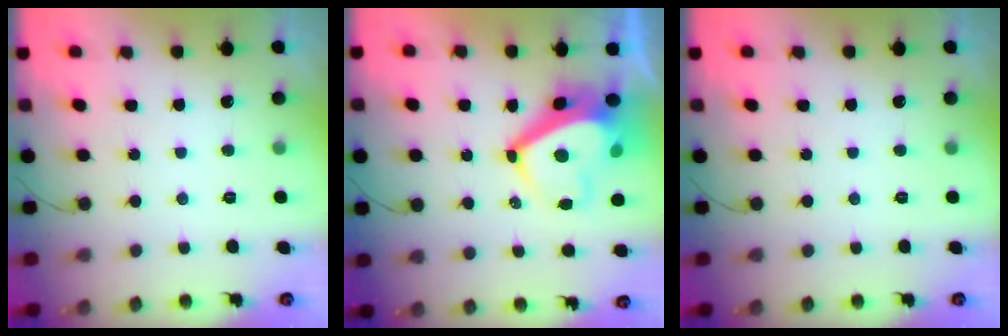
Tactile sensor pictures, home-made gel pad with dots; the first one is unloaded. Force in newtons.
{"total": 9.6, "press": 9.4, "slide": 1.6}
{"total": 0.0}